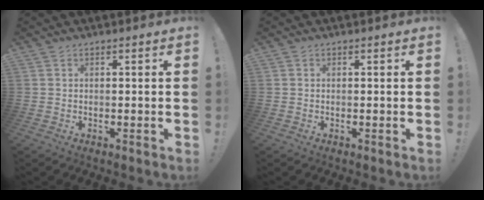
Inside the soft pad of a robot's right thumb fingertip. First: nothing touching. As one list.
[{"total": 0.0}]